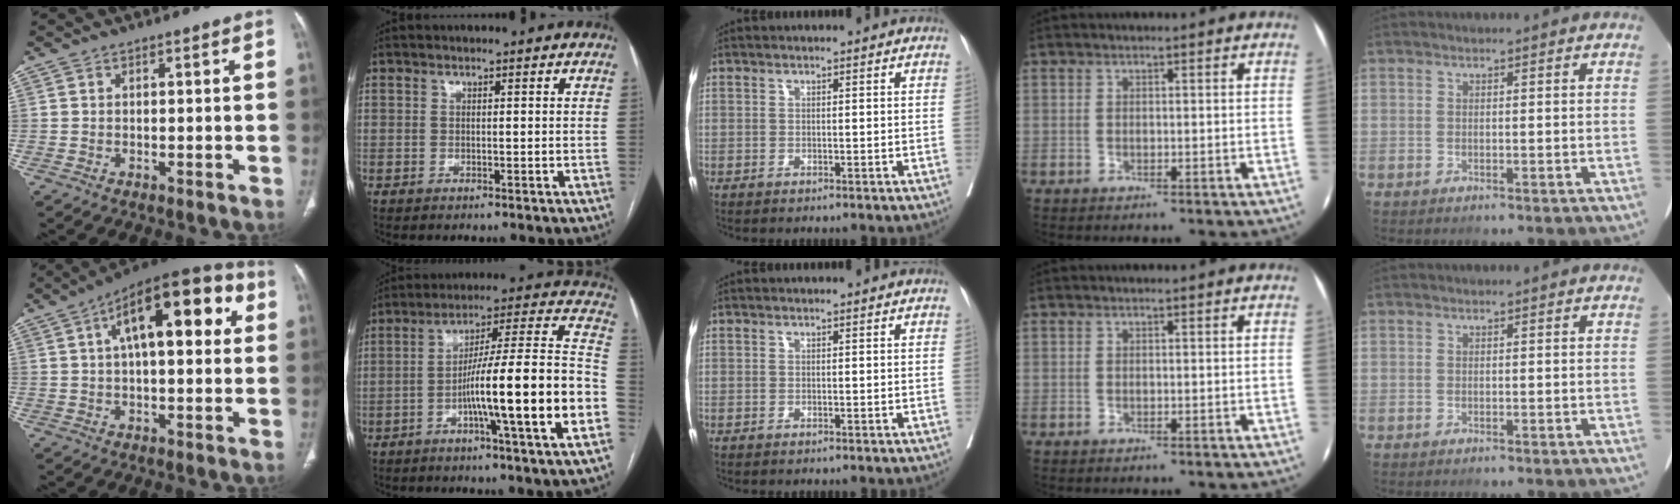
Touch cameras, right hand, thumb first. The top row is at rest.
{"thumb": {"total": 19.5, "force": [5.6, 8.2, 16.8], "torque": [-0.222, 0.028, 0.074]}, "index": {"total": 19.3, "force": [-6.0, -0.3, 18.3], "torque": [-0.252, 0.012, -0.095]}}